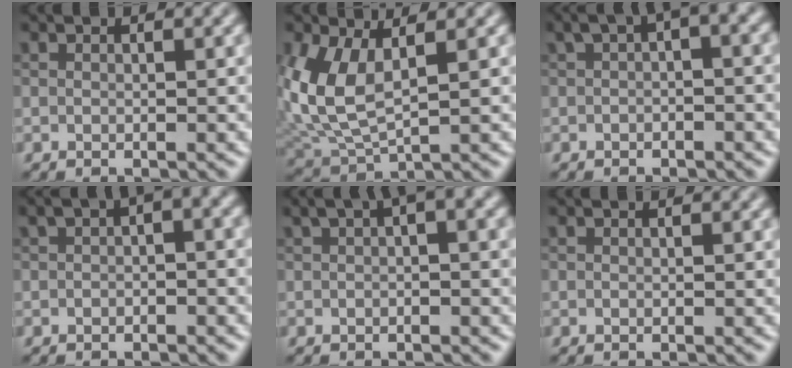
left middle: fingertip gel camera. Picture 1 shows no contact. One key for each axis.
{"total": 6.5, "fx": 1.5, "fy": 3.3, "fz": 5.4, "tx": -0.136, "ty": -0.007, "tz": 0.034}
{"total": 4.7, "fx": 1.9, "fy": 1.4, "fz": 4.0, "tx": -0.051, "ty": 0.020, "tz": 0.021}
{"total": 4.3, "fx": 1.5, "fy": 1.5, "fz": 3.7, "tx": -0.043, "ty": 0.017, "tz": 0.013}
{"total": 4.2, "fx": 2.1, "fy": 0.9, "fz": 3.5, "tx": -0.050, "ty": 0.018, "tz": 0.028}
{"total": 0.0}